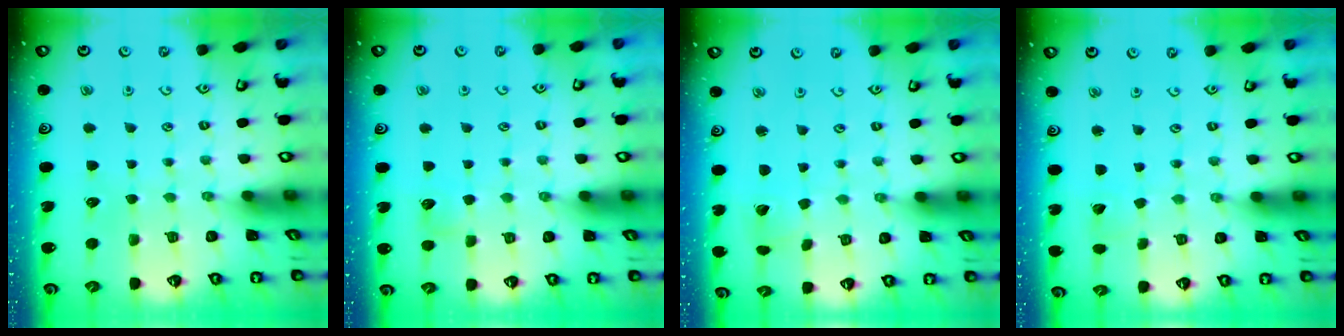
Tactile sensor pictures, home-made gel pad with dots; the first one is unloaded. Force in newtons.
{"total": 4.5, "press": 4.5, "slide": 0.6}
{"total": 2.1, "press": 2.1, "slide": 0.1}
{"total": 1.9, "press": 1.9, "slide": 0.3}